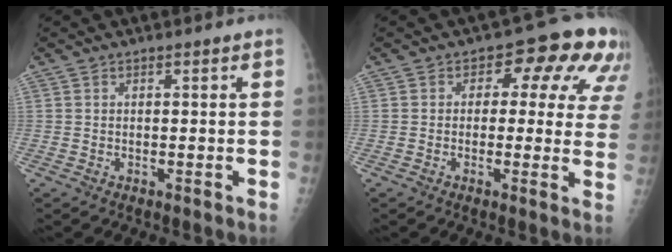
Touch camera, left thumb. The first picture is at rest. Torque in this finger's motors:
{"motor_torque": [-0.03, 0.45, 0.17, 0.19, 0.10]}